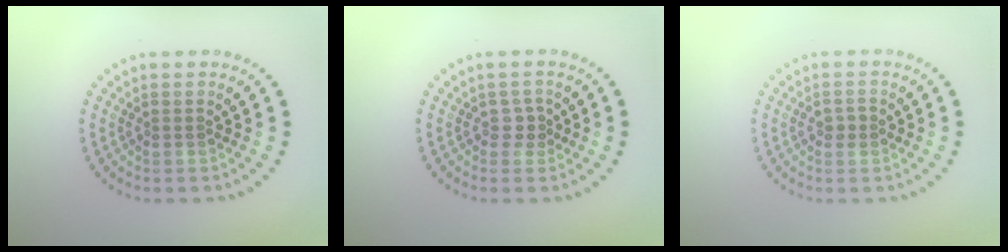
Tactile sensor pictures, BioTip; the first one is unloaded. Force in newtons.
{"total": 1.1, "press": 0.9, "slide": 0.6}
{"total": 1.2, "press": 1.2, "slide": 0.1}